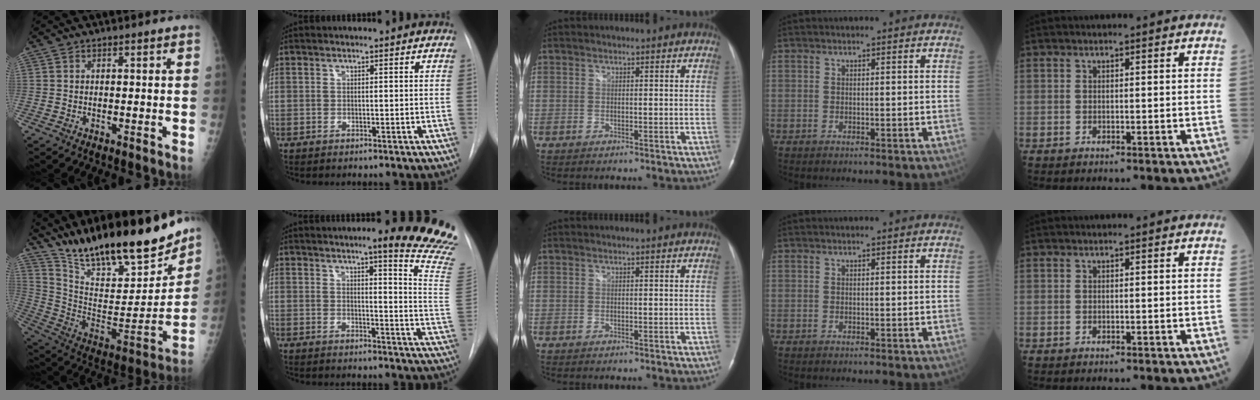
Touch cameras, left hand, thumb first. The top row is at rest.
{"thumb": {"total": 27.5, "force": [22.0, 7.4, 14.8], "torque": [-0.218, -0.094, 0.356]}, "index": {"total": 16.4, "force": [13.5, -0.4, 9.2], "torque": [-0.098, -0.109, 0.136]}}